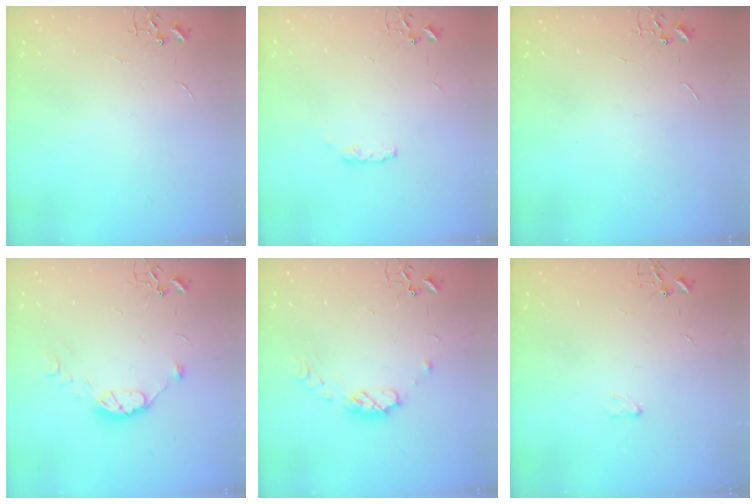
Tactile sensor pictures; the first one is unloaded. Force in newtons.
{"total": 4.8, "press": 4.8, "slide": 0.7}
{"total": 0.0}
{"total": 9.7, "press": 9.7, "slide": 0.7}
{"total": 8.4, "press": 8.3, "slide": 0.6}
{"total": 2.9, "press": 2.8, "slide": 0.4}